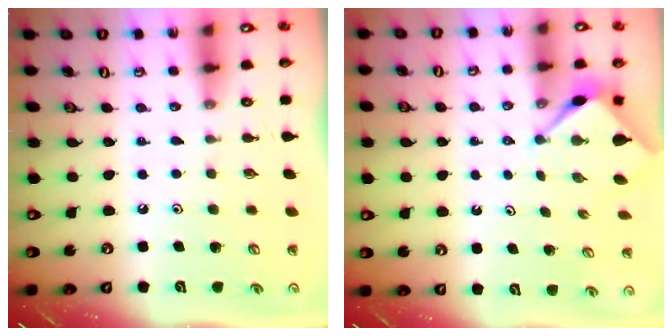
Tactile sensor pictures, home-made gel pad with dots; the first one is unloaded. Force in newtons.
{"total": 3.2, "press": 3.2, "slide": 0.5}